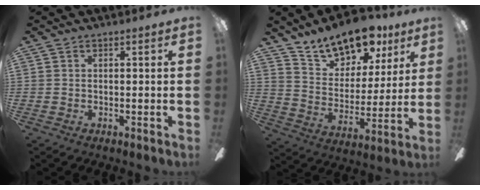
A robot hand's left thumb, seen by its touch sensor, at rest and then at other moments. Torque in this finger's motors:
{"motor_torque": [0.68, 0.71, 1.39, -1.38, 0.12]}